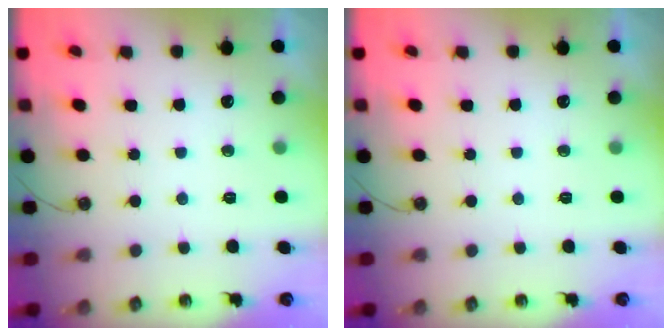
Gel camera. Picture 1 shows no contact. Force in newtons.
{"total": 0.0}